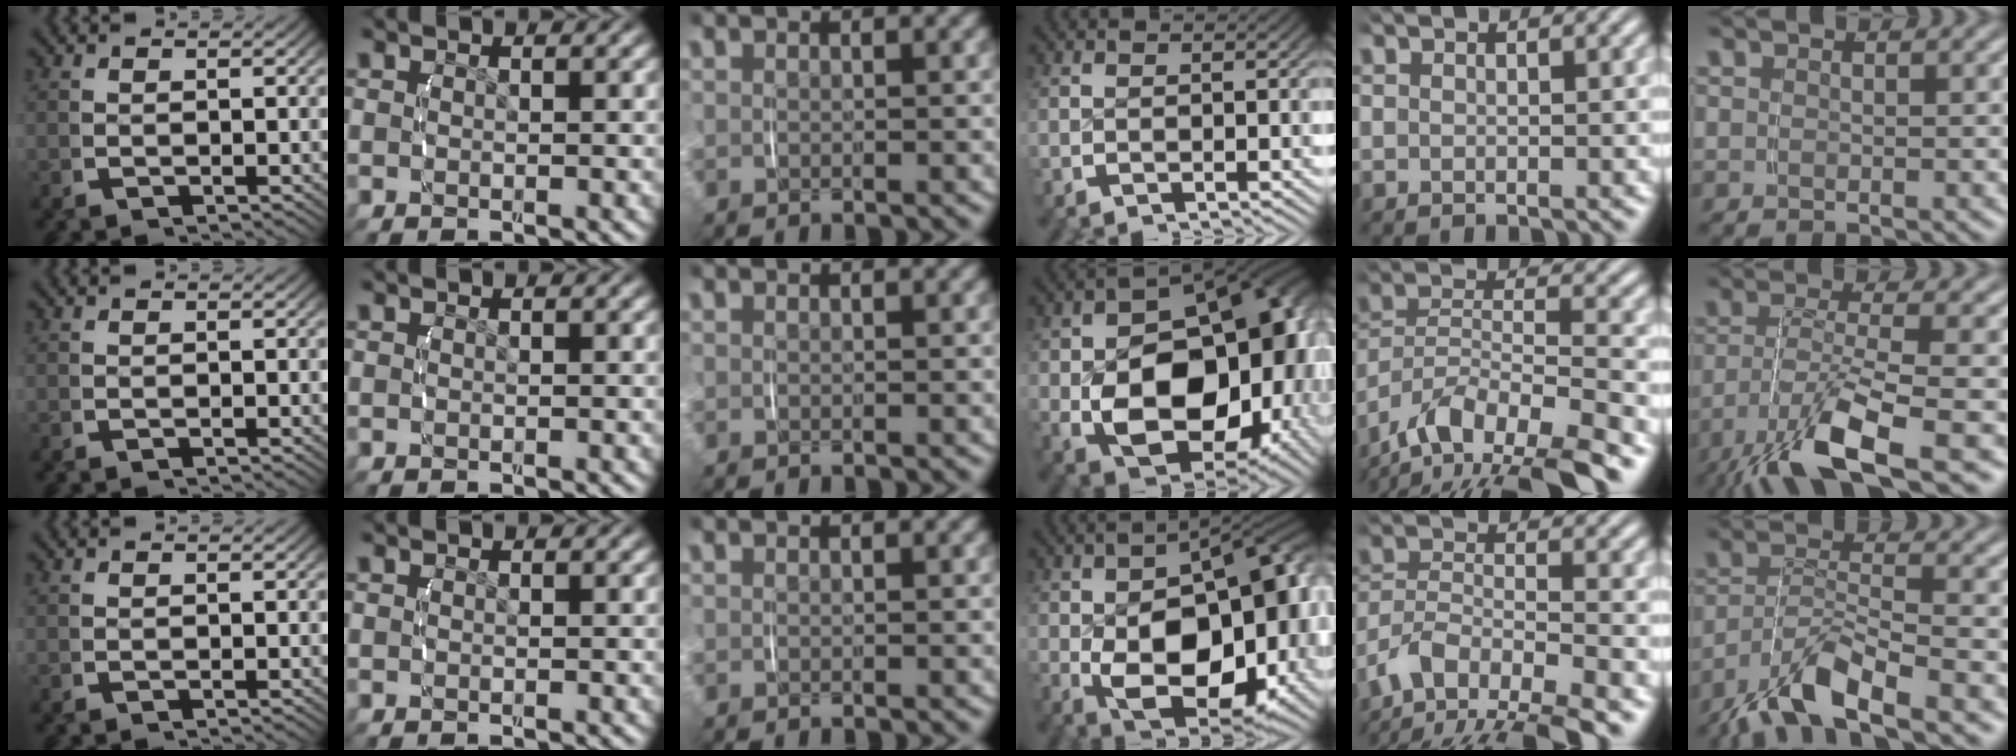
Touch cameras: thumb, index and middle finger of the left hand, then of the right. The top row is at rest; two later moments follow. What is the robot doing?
{"motion": "lift_and_place", "object": "ethernet cable"}